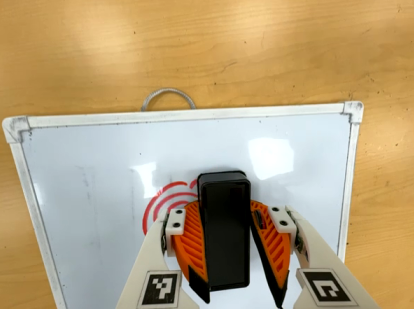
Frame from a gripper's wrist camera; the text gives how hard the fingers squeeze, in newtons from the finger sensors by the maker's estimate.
{"total": 15.6, "left": 16.6, "right": 14.6}